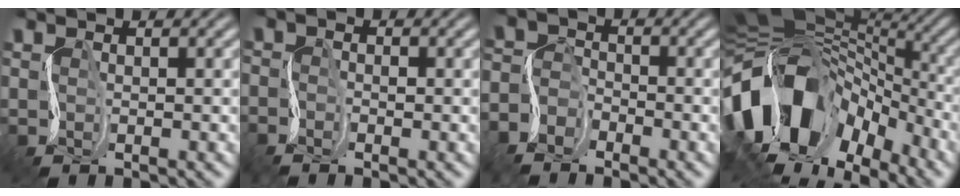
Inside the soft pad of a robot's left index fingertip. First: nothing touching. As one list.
[{"total": 1.6, "force": [-1.5, 0.2, 0.2], "torque": [-0.007, -0.002, -0.030]}, {"total": 4.3, "force": [-3.8, 1.9, 0.7], "torque": [-0.021, -0.006, -0.079]}, {"total": 15.8, "force": [-5.2, 10.3, 10.8], "torque": [-0.216, 0.009, -0.095]}]